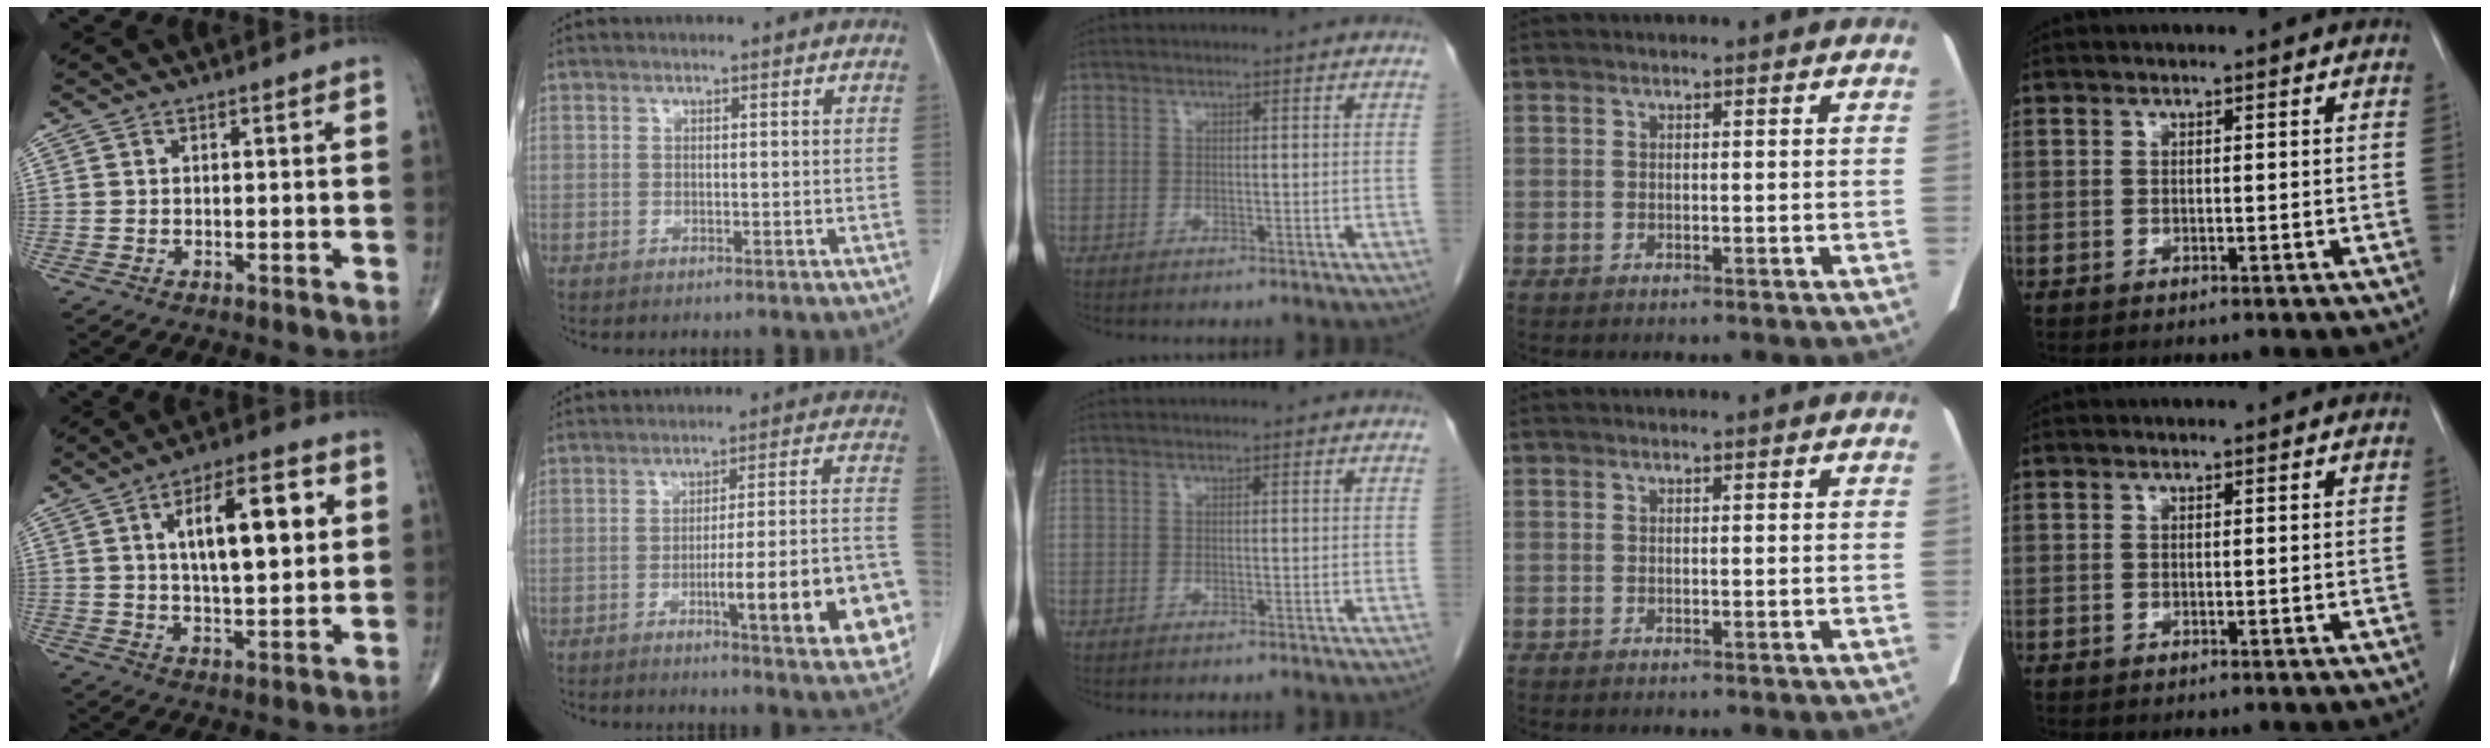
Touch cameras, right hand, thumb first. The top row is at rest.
{"thumb": {"total": 14.4, "force": [3.7, 5.4, 12.9], "torque": [-0.180, -0.002, 0.056]}, "index": {"total": 17.7, "force": [-5.8, 2.6, 16.5], "torque": [-0.151, 0.022, -0.066]}}